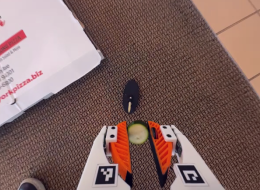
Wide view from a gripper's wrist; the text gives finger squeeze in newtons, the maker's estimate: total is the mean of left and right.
{"total": 6.9, "left": 7.0, "right": 6.8}